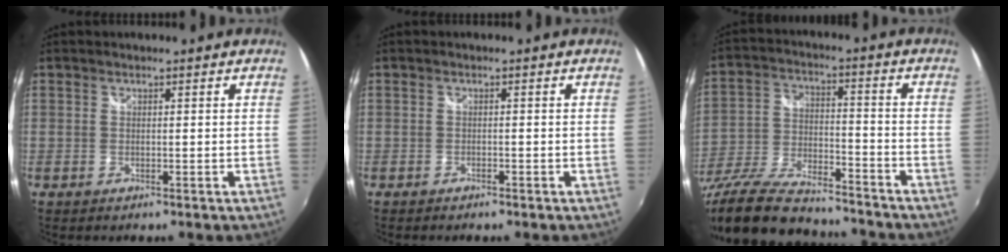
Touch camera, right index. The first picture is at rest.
{"total": 1.1, "force": [-1.0, 0.4, 0.3], "torque": [-0.011, -0.003, -0.018]}
{"total": 23.5, "force": [-19.2, 6.8, 11.7], "torque": [-0.243, -0.041, -0.317]}